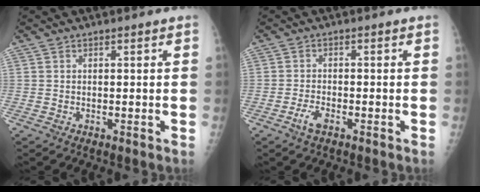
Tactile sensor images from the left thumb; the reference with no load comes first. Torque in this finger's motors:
{"motor_torque": [-0.15, 0.15, 0.14, 0.10, 0.00]}